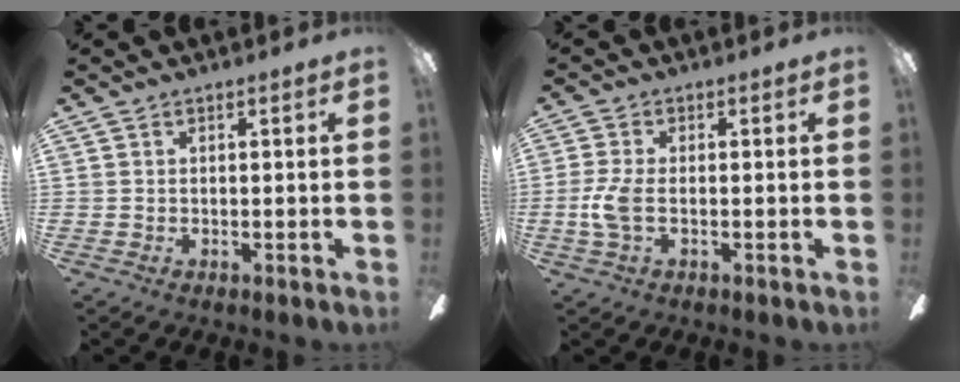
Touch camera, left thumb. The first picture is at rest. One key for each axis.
{"total": 5.8, "fx": -1.0, "fy": 2.5, "fz": 5.2, "tx": -0.114, "ty": 0.000, "tz": -0.021}